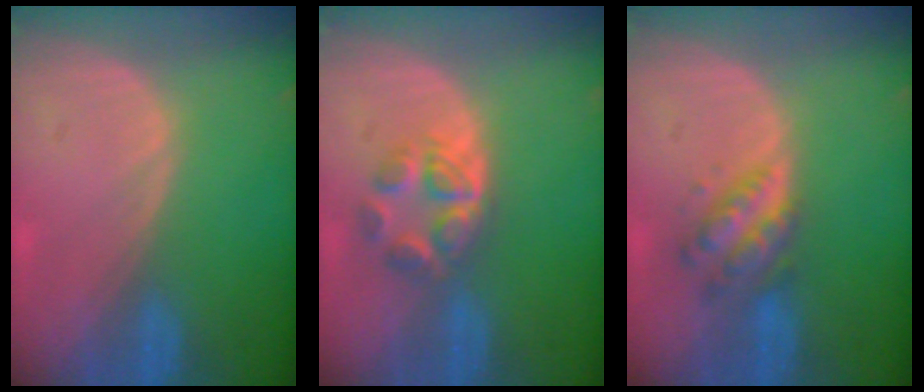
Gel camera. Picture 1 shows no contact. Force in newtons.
{"total": 5.3, "press": 5.0, "slide": 1.4}
{"total": 5.2, "press": 5.2, "slide": 0.1}